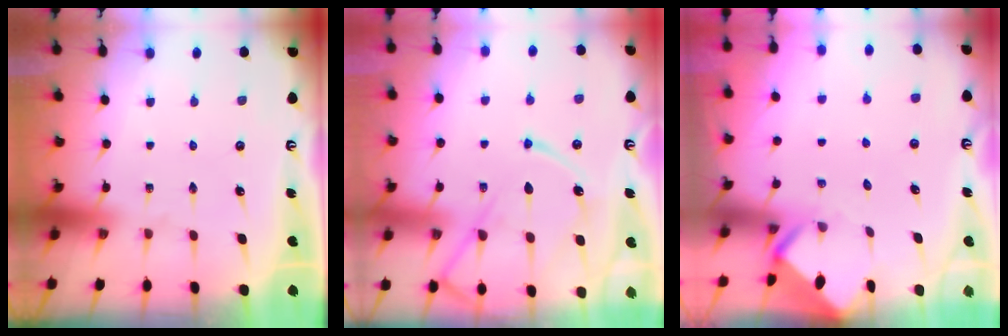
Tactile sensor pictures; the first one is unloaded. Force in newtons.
{"total": 13.6, "press": 13.6, "slide": 1.3}
{"total": 3.5, "press": 3.5, "slide": 0.2}